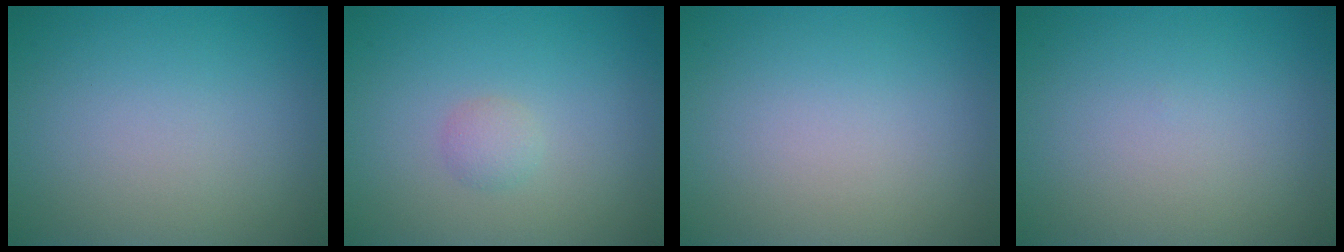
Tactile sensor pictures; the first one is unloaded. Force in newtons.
{"total": 1.1, "press": 1.1, "slide": 0.1}
{"total": 0.0}
{"total": 0.0}